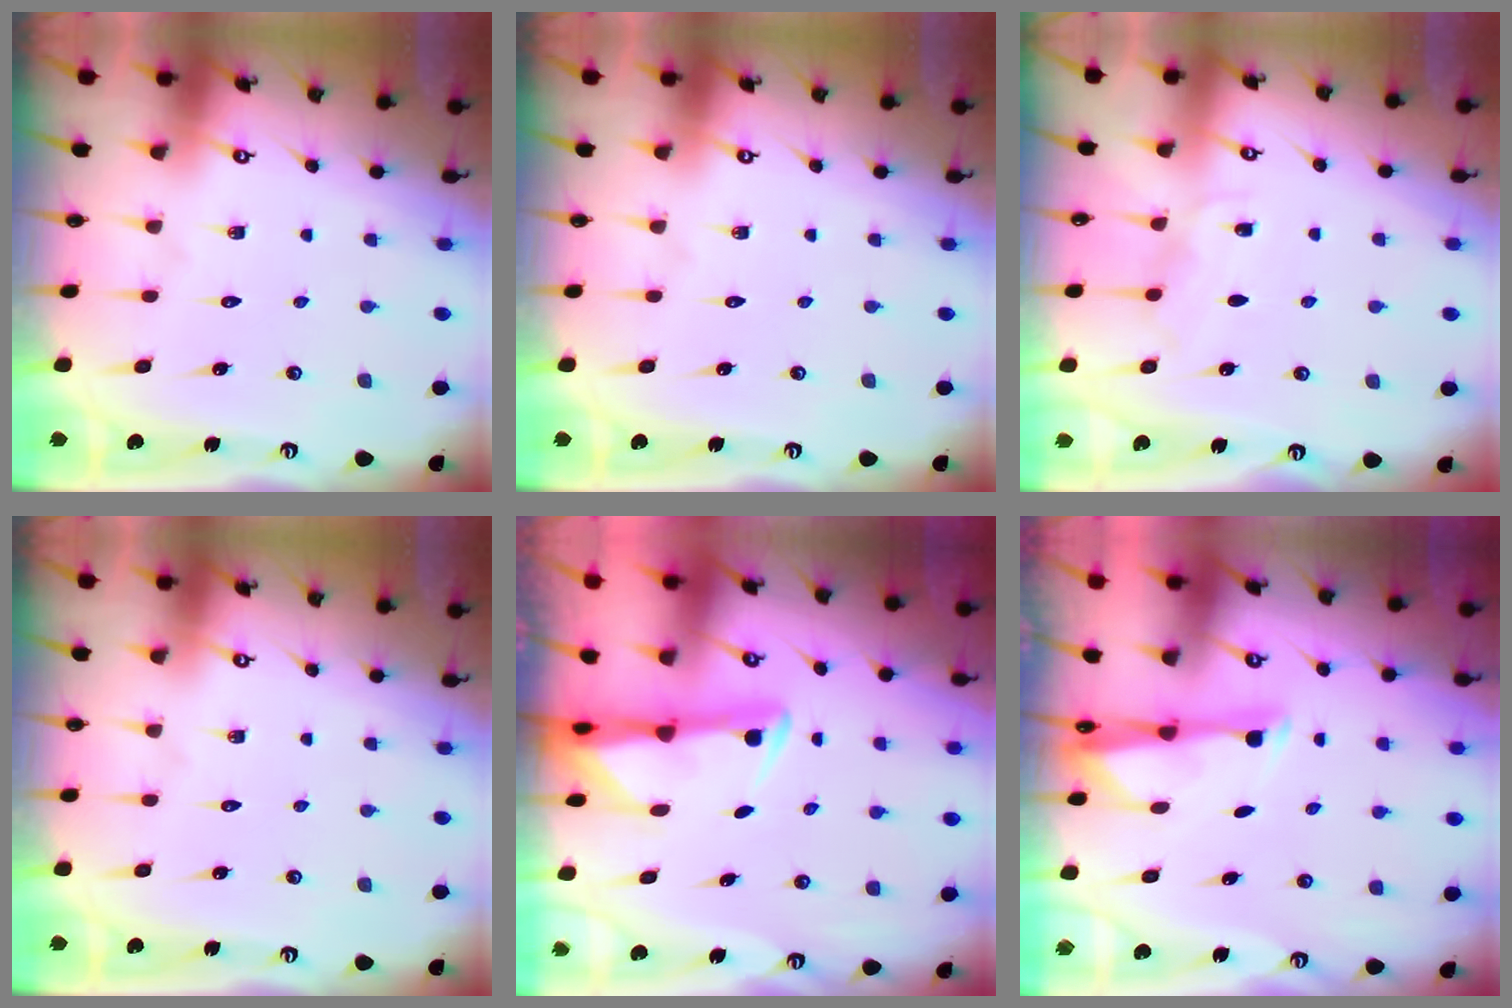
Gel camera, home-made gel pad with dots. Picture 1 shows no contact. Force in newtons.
{"total": 0.0}
{"total": 5.1, "press": 5.1, "slide": 0.5}
{"total": 0.0}
{"total": 2.7, "press": 2.6, "slide": 0.7}
{"total": 2.9, "press": 2.8, "slide": 0.5}